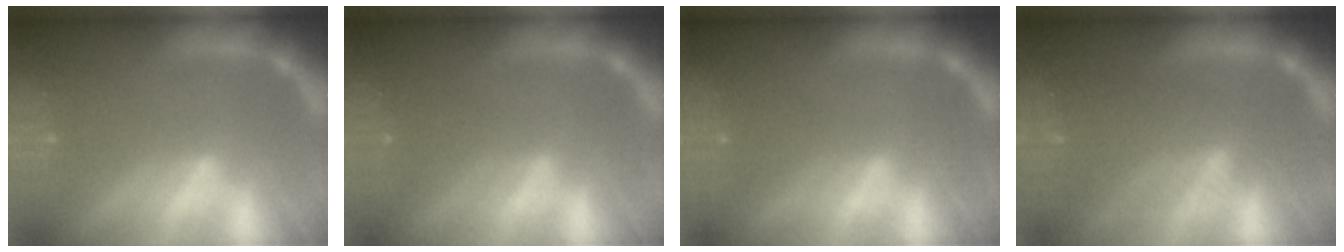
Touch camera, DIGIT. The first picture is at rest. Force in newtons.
{"total": 2.5}
{"total": 2.0}
{"total": 6.1}